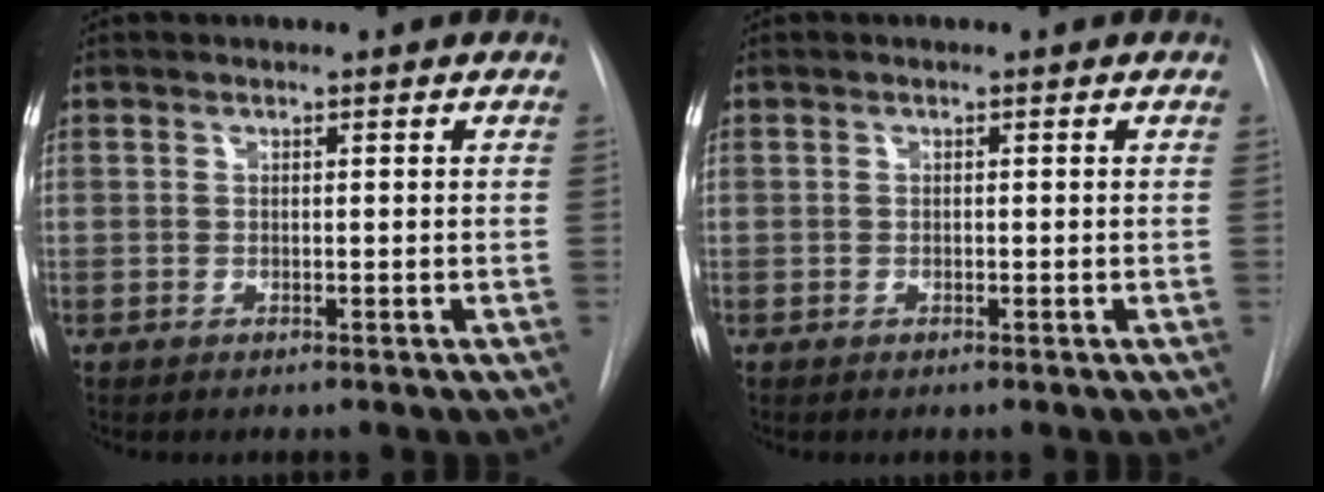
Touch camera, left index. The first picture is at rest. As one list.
[{"total": 0.0}]